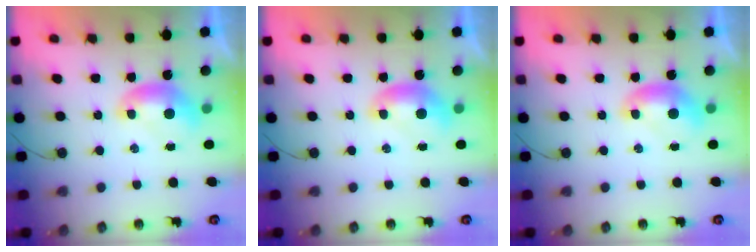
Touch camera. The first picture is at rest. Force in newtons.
{"total": 0.0}
{"total": 0.0}